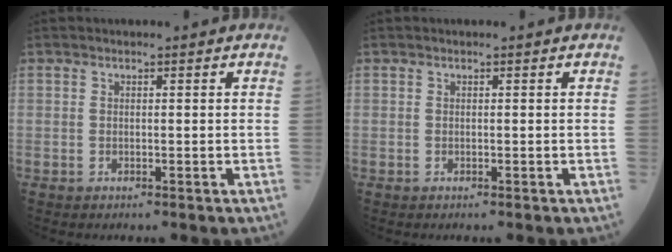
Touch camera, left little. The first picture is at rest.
{"total": 0.0}